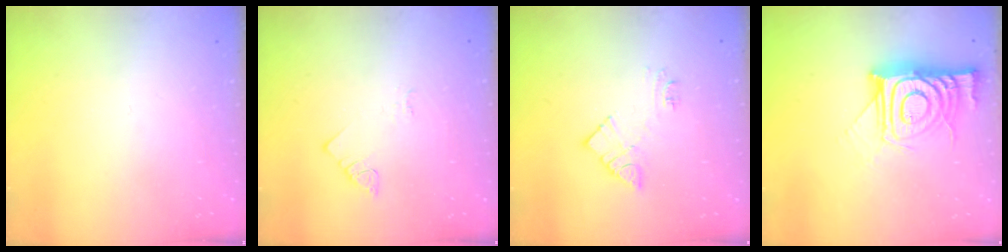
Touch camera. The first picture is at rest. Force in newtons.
{"total": 2.3, "press": 2.3, "slide": 0.4}
{"total": 10.1, "press": 10.1, "slide": 0.6}
{"total": 15.2, "press": 15.1, "slide": 1.1}